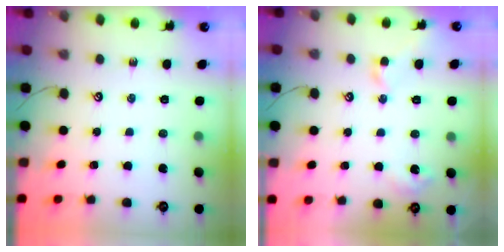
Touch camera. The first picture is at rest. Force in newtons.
{"total": 3.2, "press": 3.2, "slide": 0.7}